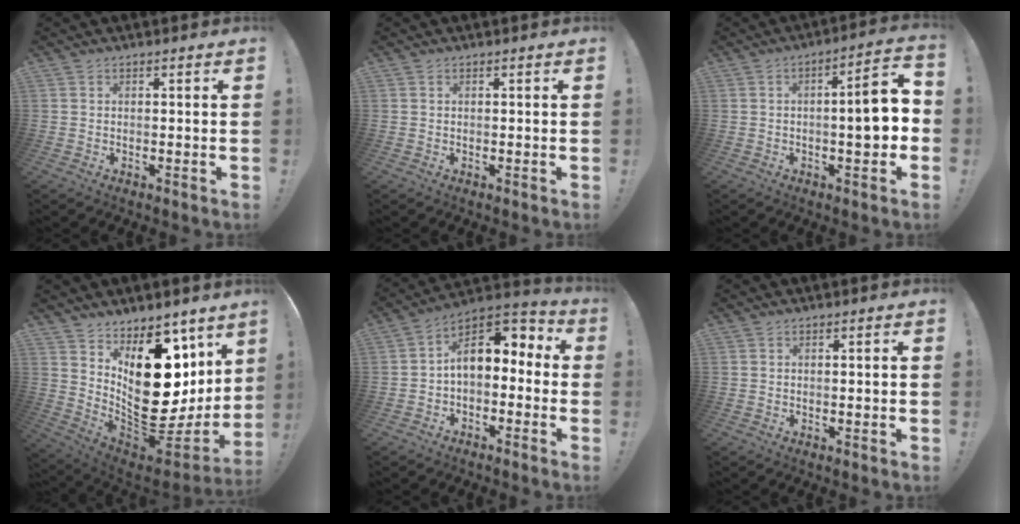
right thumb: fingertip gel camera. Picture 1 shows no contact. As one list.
[{"total": 0.0}, {"total": 10.3, "force": [-0.6, 2.3, 10.0], "torque": [-0.130, -0.002, -0.018]}, {"total": 24.0, "force": [4.0, 14.9, 18.5], "torque": [-0.255, -0.052, 0.105]}, {"total": 9.9, "force": [2.2, 6.6, 7.0], "torque": [-0.085, -0.013, 0.044]}, {"total": 0.8, "force": [-0.1, -0.3, 0.7], "torque": [-0.012, 0.000, -0.002]}]